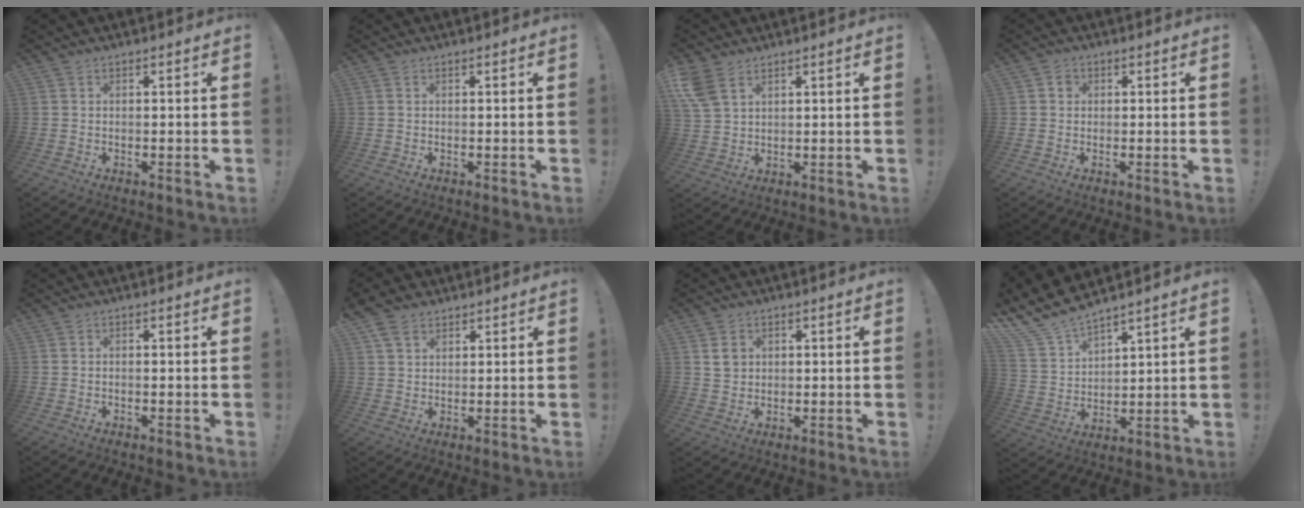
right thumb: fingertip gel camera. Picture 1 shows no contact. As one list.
[{"total": 0.0}, {"total": 7.0, "force": [3.9, 4.2, 4.1], "torque": [-0.089, -0.008, 0.081]}, {"total": 1.9, "force": [0.3, 1.8, 0.7], "torque": [-0.011, 0.004, 0.004]}, {"total": 0.0}, {"total": 5.6, "force": [3.6, 3.5, 2.5], "torque": [-0.048, -0.009, 0.071]}, {"total": 3.9, "force": [1.8, 3.3, 1.1], "torque": [-0.007, -0.001, 0.031]}, {"total": 9.6, "force": [9.0, 2.7, 1.9], "torque": [-0.068, -0.072, 0.171]}]